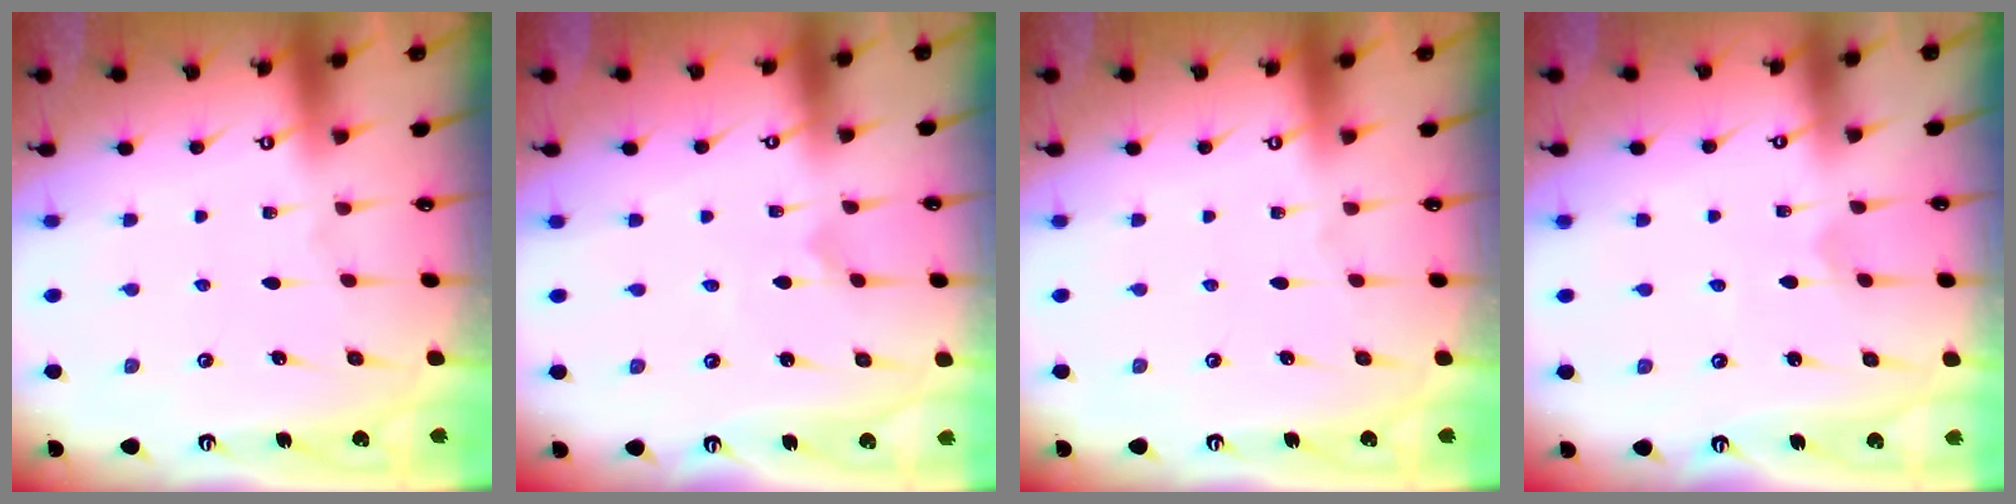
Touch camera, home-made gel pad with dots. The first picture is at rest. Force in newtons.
{"total": 0.0}
{"total": 0.0}
{"total": 1.8, "press": 1.8, "slide": 0.1}